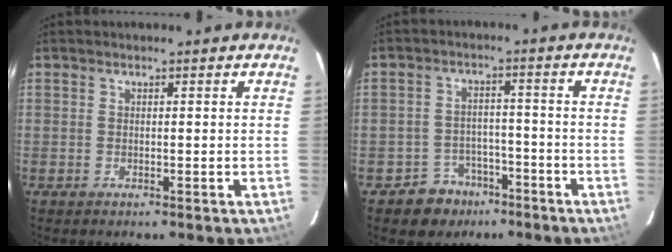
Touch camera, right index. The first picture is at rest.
{"total": 6.7, "force": [-4.4, 5.0, 0.4], "torque": [-0.021, 0.028, -0.058]}